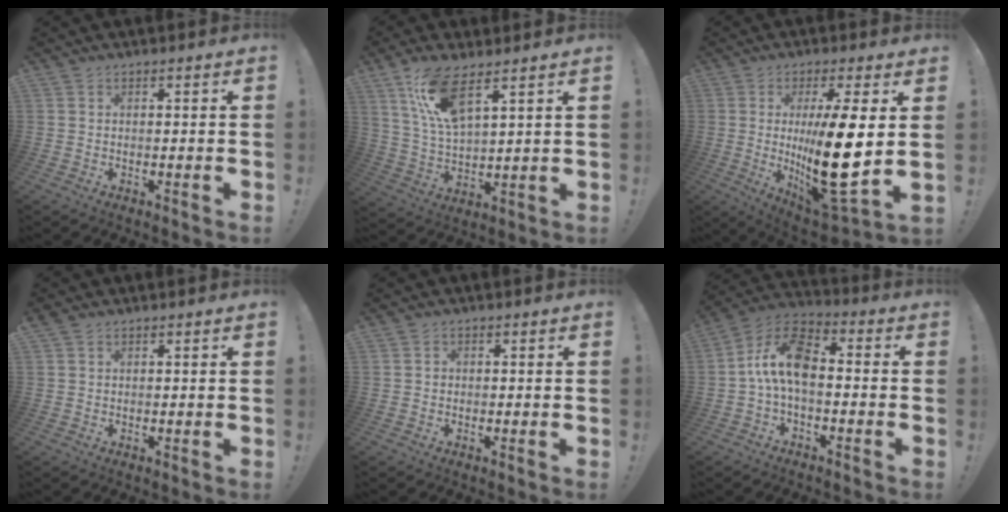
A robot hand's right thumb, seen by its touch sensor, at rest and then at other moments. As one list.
[{"total": 12.0, "force": [7.4, 3.6, 8.7], "torque": [-0.178, -0.029, 0.133]}, {"total": 20.6, "force": [1.5, 6.1, 19.7], "torque": [-0.329, -0.033, 0.025]}, {"total": 0.9, "force": [0.6, 0.5, 0.4], "torque": [-0.002, -0.001, 0.010]}, {"total": 0.8, "force": [-0.2, 0.8, 0.0], "torque": [-0.005, 0.006, -0.003]}, {"total": 12.0, "force": [-0.5, 6.6, 10.0], "torque": [-0.190, 0.012, -0.008]}]